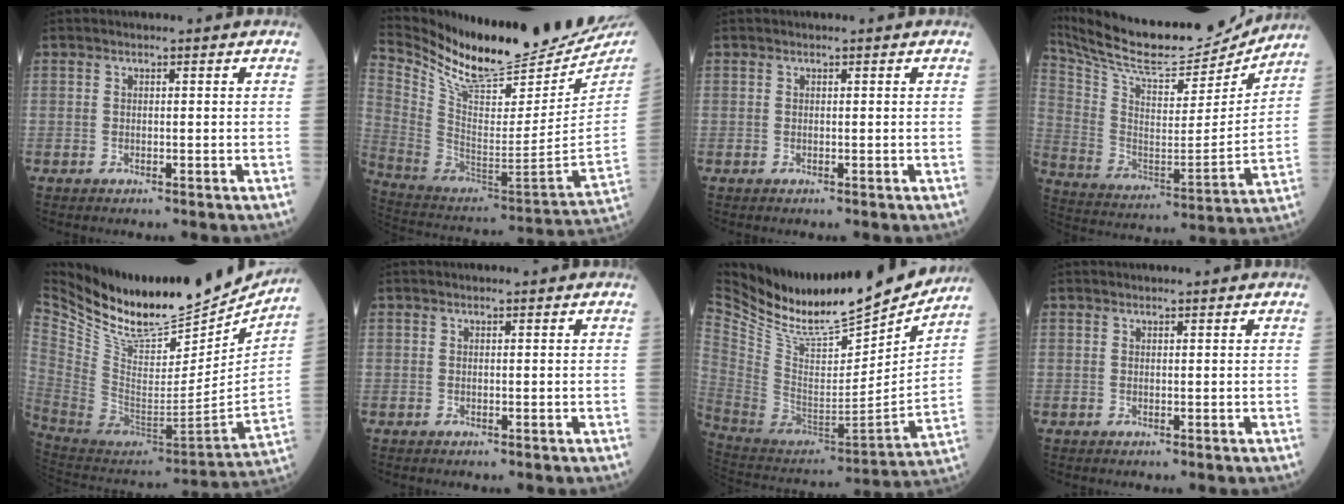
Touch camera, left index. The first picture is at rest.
{"total": 23.9, "force": [21.9, 3.0, 9.0], "torque": [-0.173, -0.087, 0.344]}
{"total": 0.0}
{"total": 23.3, "force": [21.5, 4.0, 8.2], "torque": [-0.161, -0.028, 0.337]}
{"total": 26.0, "force": [22.3, 7.1, 11.4], "torque": [-0.217, -0.039, 0.363]}
{"total": 0.0}
{"total": 28.3, "force": [24.6, 5.5, 13.0], "torque": [-0.247, -0.055, 0.395]}
{"total": 1.0, "force": [1.0, 0.0, 0.3], "torque": [-0.002, 0.009, 0.015]}